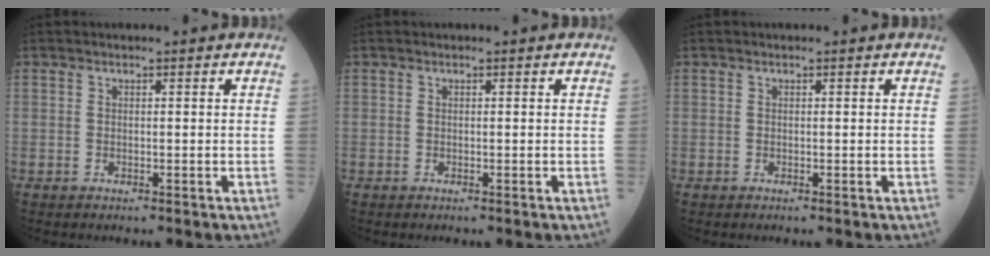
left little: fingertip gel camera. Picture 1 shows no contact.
{"total": 0.0}
{"total": 0.0}